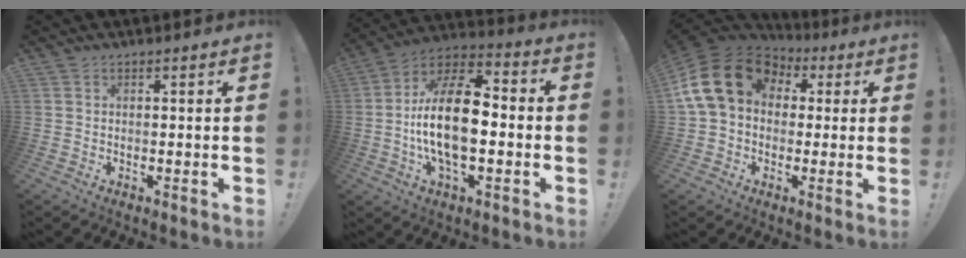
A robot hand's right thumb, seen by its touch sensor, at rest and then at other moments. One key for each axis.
{"total": 18.9, "fx": -2.6, "fy": 9.2, "fz": 16.3, "tx": -0.300, "ty": 0.007, "tz": -0.049}
{"total": 18.8, "fx": 4.3, "fy": 14.0, "fz": 11.8, "tx": -0.215, "ty": -0.001, "tz": 0.087}